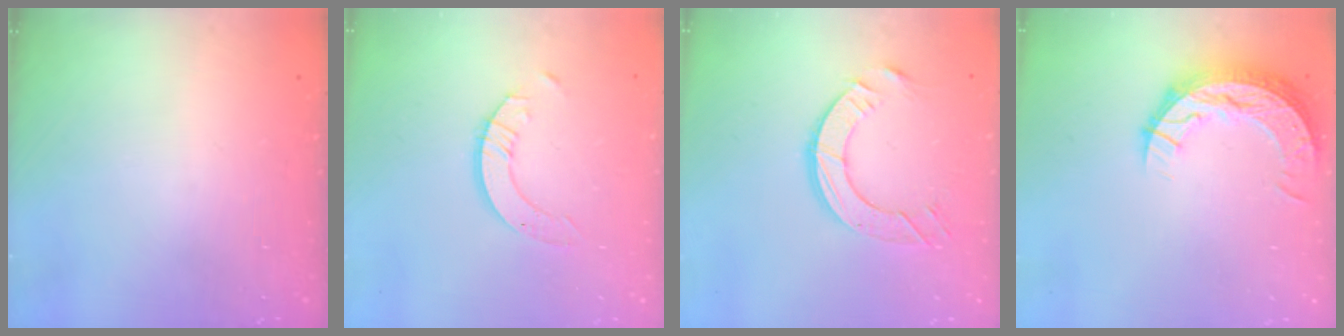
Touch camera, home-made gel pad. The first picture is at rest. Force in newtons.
{"total": 3.5, "press": 3.4, "slide": 0.4}
{"total": 9.5, "press": 9.5, "slide": 1.0}
{"total": 9.9, "press": 9.9, "slide": 0.7}